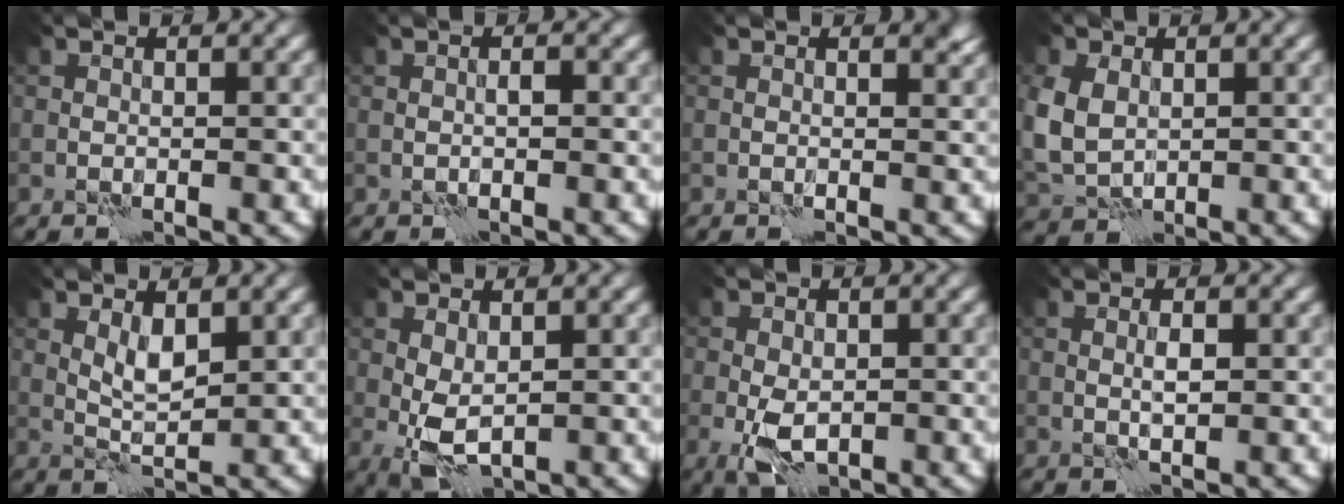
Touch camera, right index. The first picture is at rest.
{"total": 0.6, "force": [-0.1, 0.2, 0.6], "torque": [-0.011, 0.004, 0.000]}
{"total": 1.2, "force": [0.8, 0.4, 0.8], "torque": [-0.004, -0.004, 0.012]}
{"total": 5.0, "force": [0.7, 3.9, 3.1], "torque": [-0.092, 0.000, 0.018]}
{"total": 2.3, "force": [0.9, 0.8, 1.9], "torque": [-0.040, 0.001, 0.021]}
{"total": 3.1, "force": [-0.1, 1.5, 2.6], "torque": [-0.062, -0.004, 0.000]}
{"total": 3.8, "force": [-1.0, 2.1, 3.0], "torque": [-0.060, -0.006, -0.019]}
{"total": 1.1, "force": [0.2, 0.2, 1.1], "torque": [-0.021, 0.004, 0.004]}